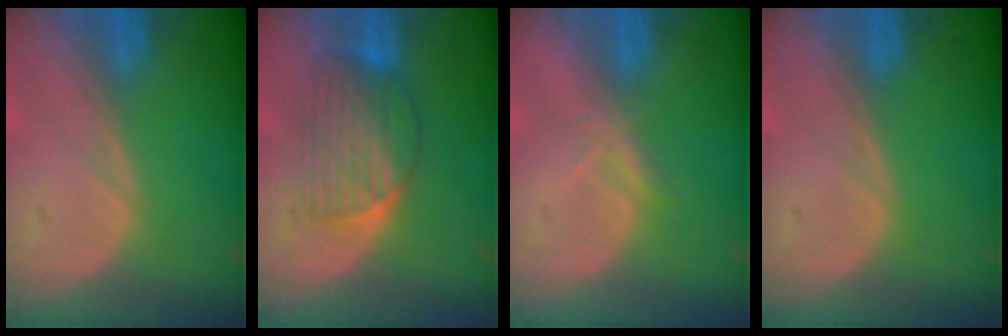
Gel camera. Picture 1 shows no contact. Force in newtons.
{"total": 6.7, "press": 6.4, "slide": 1.8}
{"total": 2.1, "press": 1.9, "slide": 0.9}
{"total": 0.0}